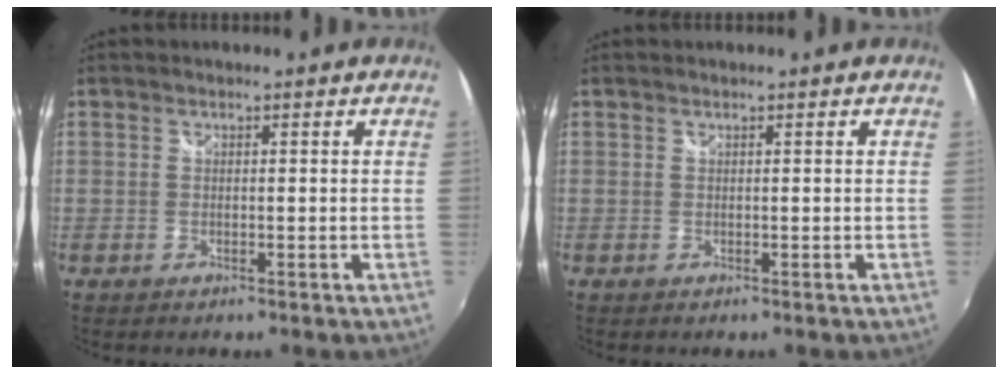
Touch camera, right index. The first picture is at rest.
{"total": 0.0}